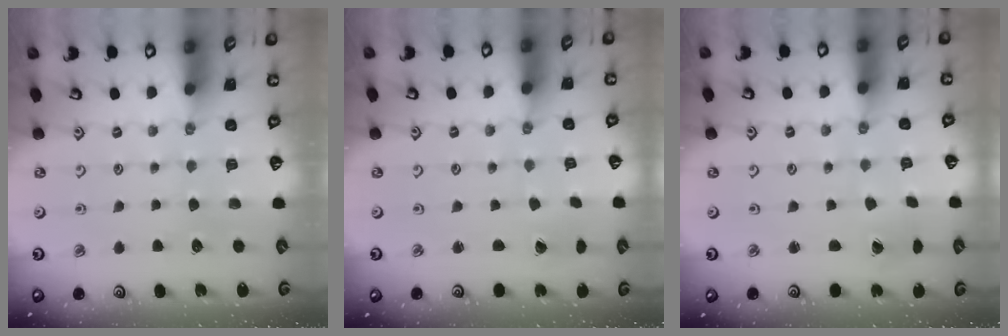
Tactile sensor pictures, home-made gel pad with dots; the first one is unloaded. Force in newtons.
{"total": 0.0}
{"total": 0.8, "press": 0.8, "slide": 0.1}